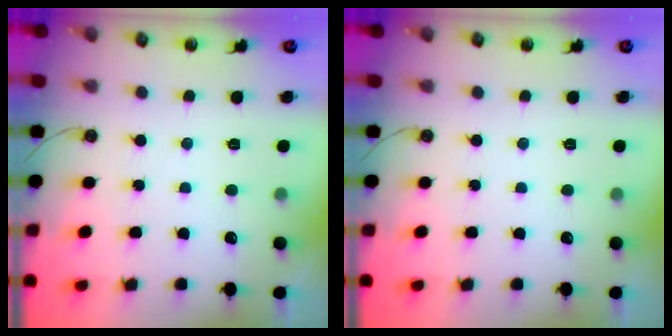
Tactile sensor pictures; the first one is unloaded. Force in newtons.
{"total": 0.0}